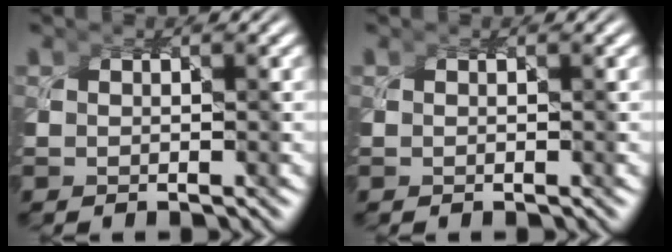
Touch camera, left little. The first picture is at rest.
{"total": 1.3, "force": [-0.1, -1.2, -0.4], "torque": [0.021, -0.002, 0.003]}